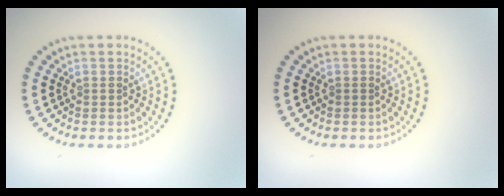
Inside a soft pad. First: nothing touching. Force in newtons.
{"total": 0.0}